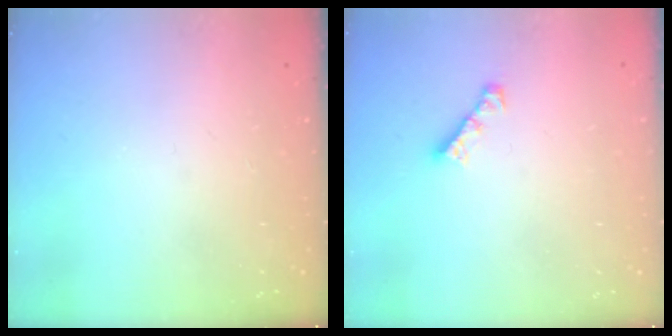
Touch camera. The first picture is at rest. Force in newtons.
{"total": 3.0, "press": 3.0, "slide": 0.3}